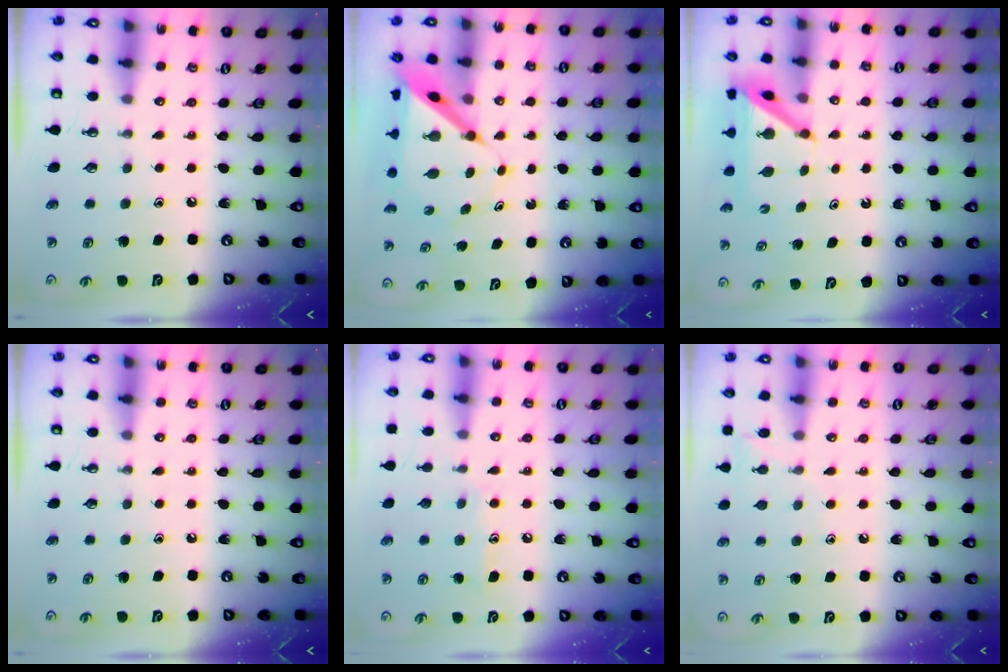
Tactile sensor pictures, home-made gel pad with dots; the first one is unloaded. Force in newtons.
{"total": 7.0, "press": 7.0, "slide": 0.7}
{"total": 5.9, "press": 5.9, "slide": 0.3}
{"total": 0.0}
{"total": 8.6, "press": 8.6, "slide": 0.5}
{"total": 6.0, "press": 6.0, "slide": 0.6}